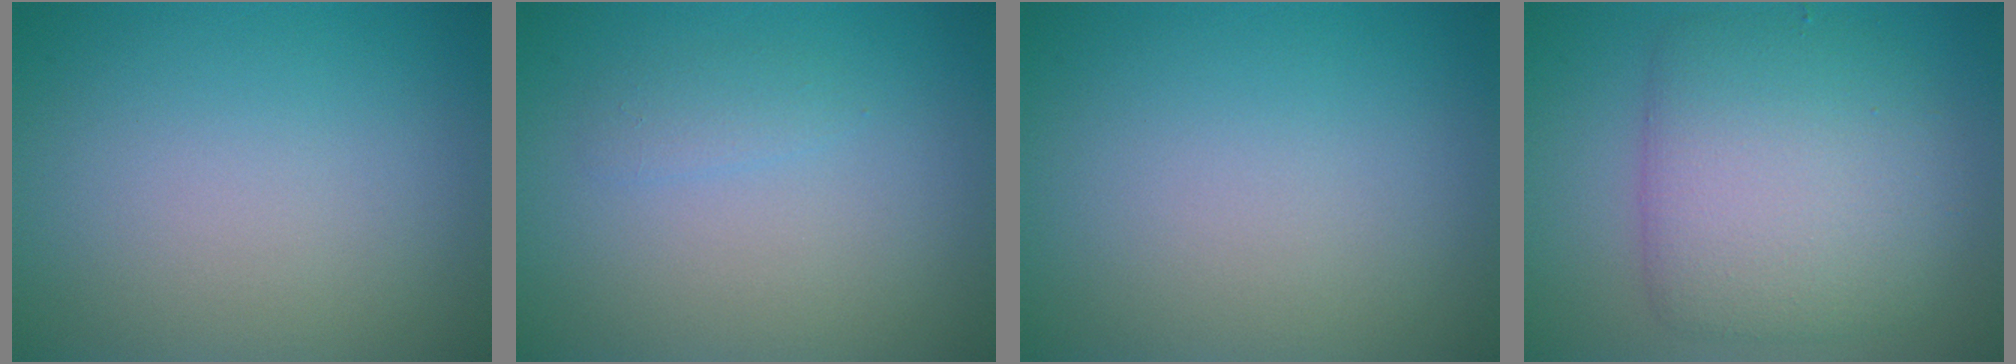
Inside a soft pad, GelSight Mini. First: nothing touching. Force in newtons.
{"total": 1.0, "press": 1.0, "slide": 0.0}
{"total": 0.0}
{"total": 7.0, "press": 7.0, "slide": 0.1}